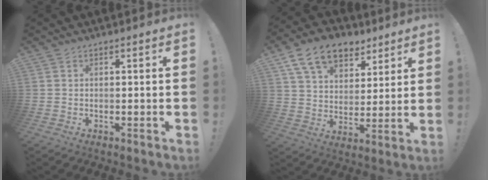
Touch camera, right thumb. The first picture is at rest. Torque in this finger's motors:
{"motor_torque": [0.18, 1.91, 0.34, -0.04, 0.07]}